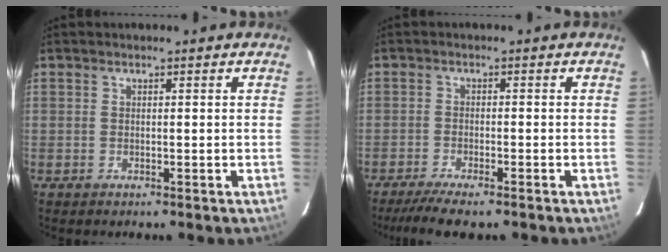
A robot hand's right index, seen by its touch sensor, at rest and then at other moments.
{"total": 6.7, "force": [-5.5, 0.7, 3.8], "torque": [-0.059, -0.013, -0.090]}